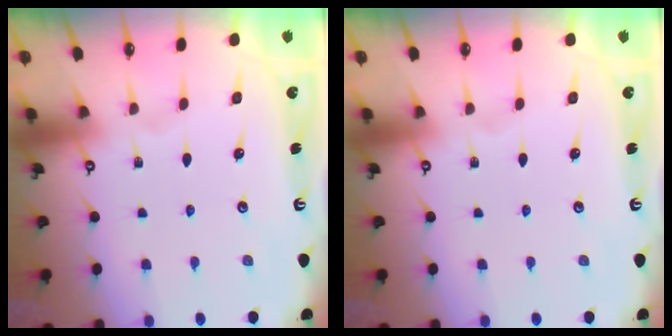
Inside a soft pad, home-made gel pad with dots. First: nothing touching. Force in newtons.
{"total": 0.0}